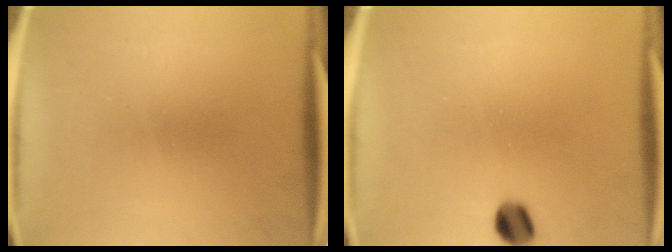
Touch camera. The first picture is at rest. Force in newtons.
{"total": 4.3}